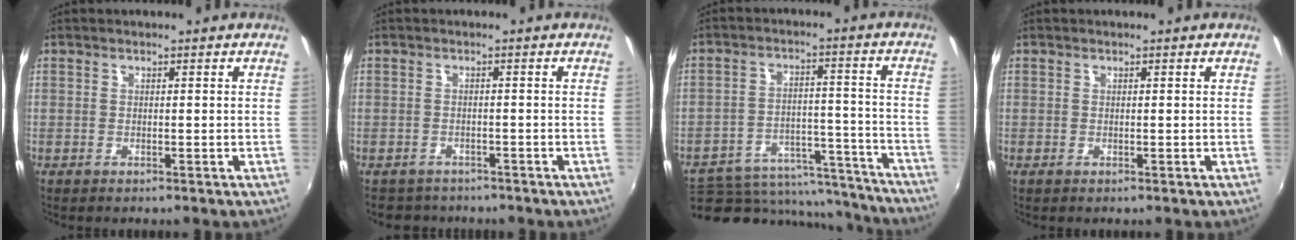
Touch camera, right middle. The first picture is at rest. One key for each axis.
{"total": 4.3, "fx": -3.8, "fy": 2.1, "fz": 0.4, "tx": -0.021, "ty": -0.006, "tz": -0.061}
{"total": 19.2, "fx": -16.1, "fy": 8.3, "fz": 6.5, "tx": -0.127, "ty": 0.027, "tz": -0.199}
{"total": 0.0}